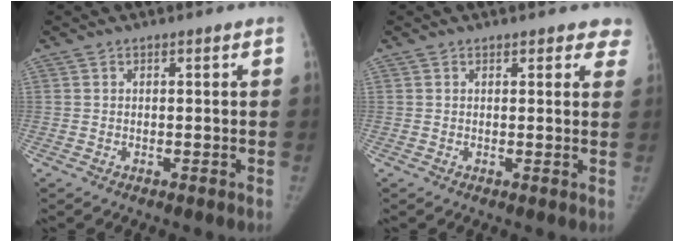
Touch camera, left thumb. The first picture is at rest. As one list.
[{"total": 4.6, "force": [3.9, 2.0, 1.5], "torque": [0.023, -0.012, 0.031]}]